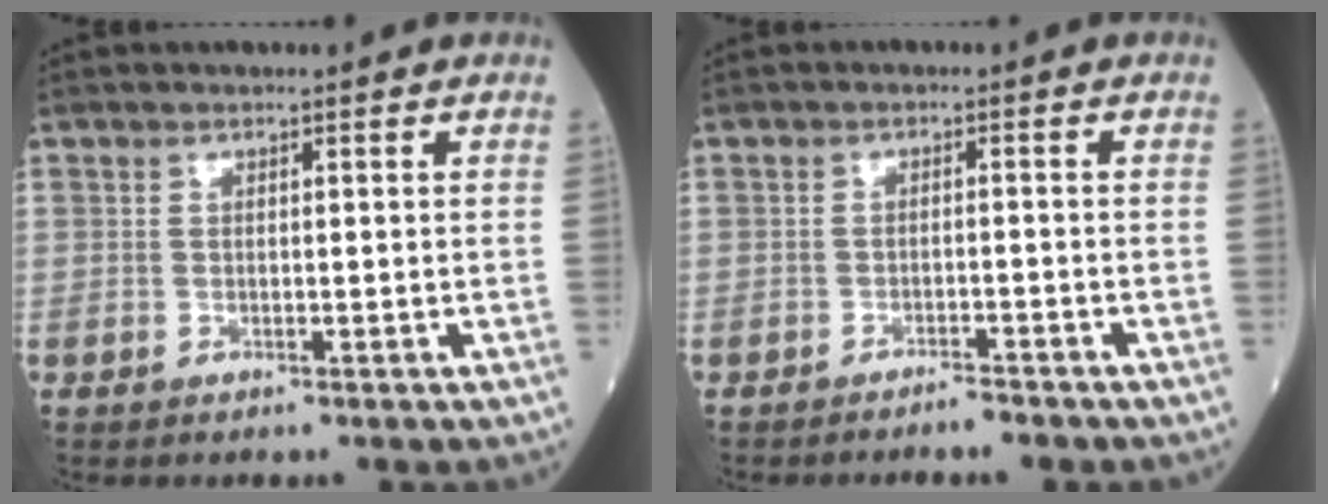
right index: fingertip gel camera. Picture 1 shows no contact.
{"total": 2.2, "force": [-2.0, 0.2, 0.9], "torque": [-0.016, -0.001, -0.028]}